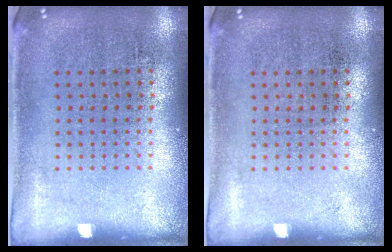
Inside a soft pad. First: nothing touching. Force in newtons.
{"total": 0.0}